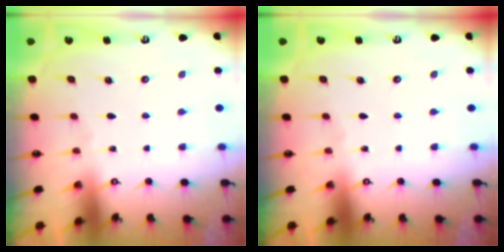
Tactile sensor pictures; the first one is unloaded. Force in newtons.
{"total": 0.0}